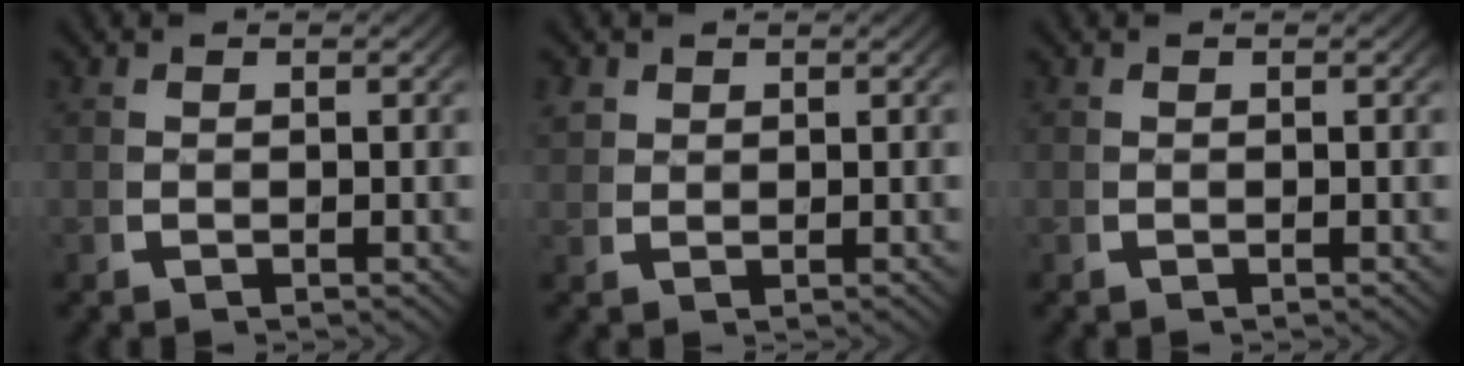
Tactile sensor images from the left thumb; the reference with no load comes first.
{"total": 1.8, "force": [1.3, 1.2, 0.6], "torque": [-0.013, 0.000, 0.030]}
{"total": 0.0}